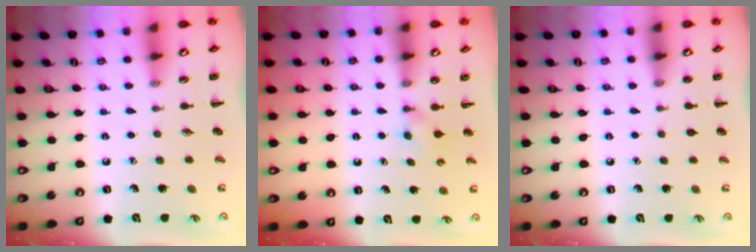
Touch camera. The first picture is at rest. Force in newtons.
{"total": 2.4, "press": 2.2, "slide": 1.0}
{"total": 0.0}